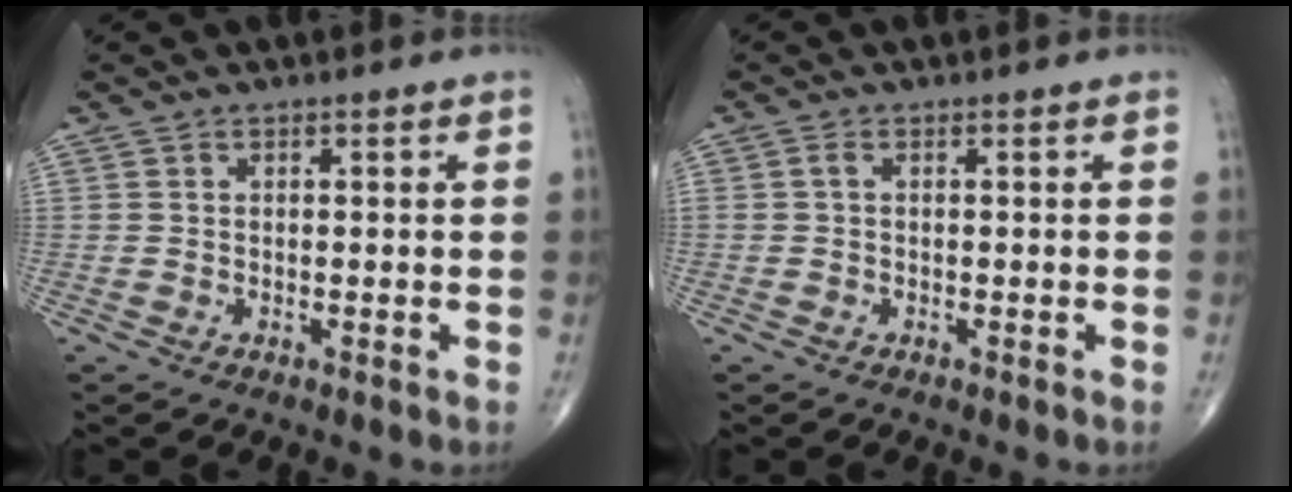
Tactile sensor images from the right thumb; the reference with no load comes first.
{"total": 0.8, "force": [0.0, 0.3, 0.7], "torque": [-0.016, 0.000, -0.002]}